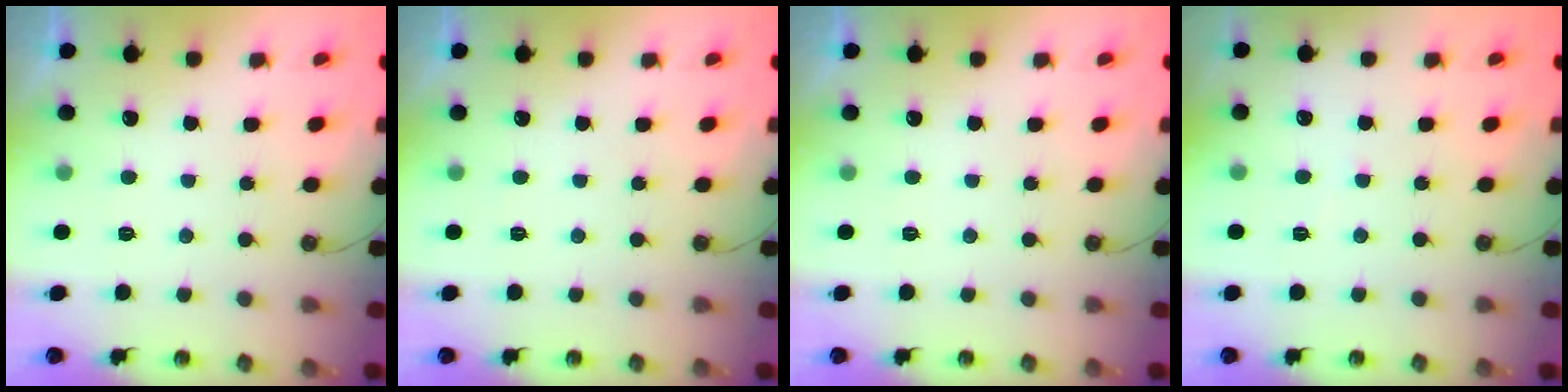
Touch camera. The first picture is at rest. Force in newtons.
{"total": 0.0}
{"total": 0.0}
{"total": 4.6, "press": 4.5, "slide": 0.5}